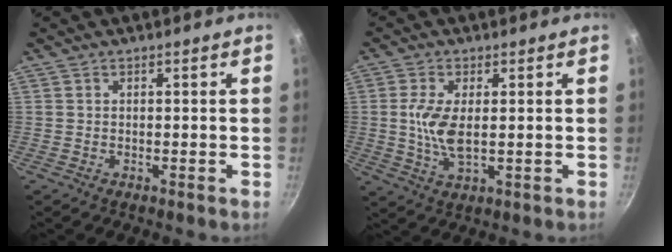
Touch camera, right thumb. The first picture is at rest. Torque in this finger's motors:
{"motor_torque": [0.88, 0.72, 0.26, 0.09, 0.32]}